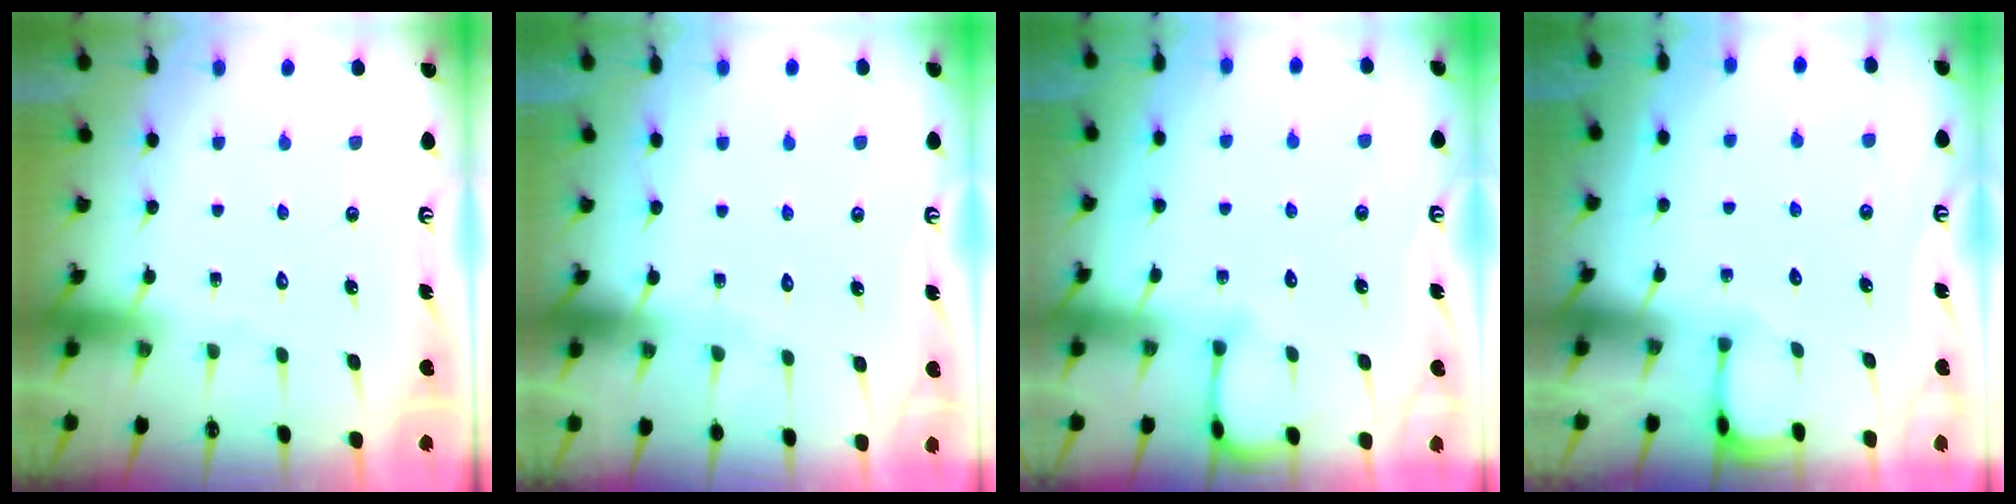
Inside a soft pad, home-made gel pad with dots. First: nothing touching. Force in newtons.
{"total": 4.2, "press": 4.2, "slide": 0.4}
{"total": 4.5, "press": 4.5, "slide": 0.4}
{"total": 1.9, "press": 1.9, "slide": 0.2}